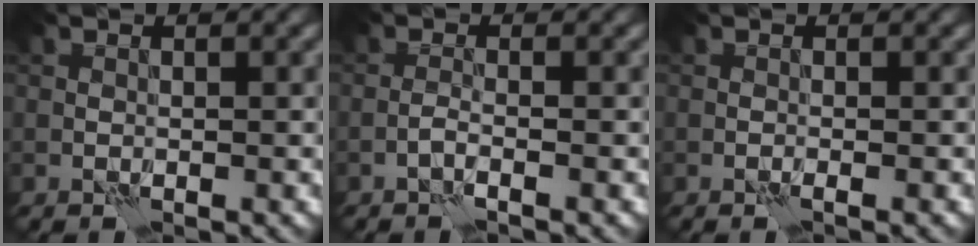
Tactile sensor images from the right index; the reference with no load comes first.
{"total": 1.3, "force": [-0.8, 0.2, 1.0], "torque": [-0.019, 0.004, -0.020]}
{"total": 0.7, "force": [-0.4, 0.1, 0.6], "torque": [-0.009, 0.000, -0.010]}